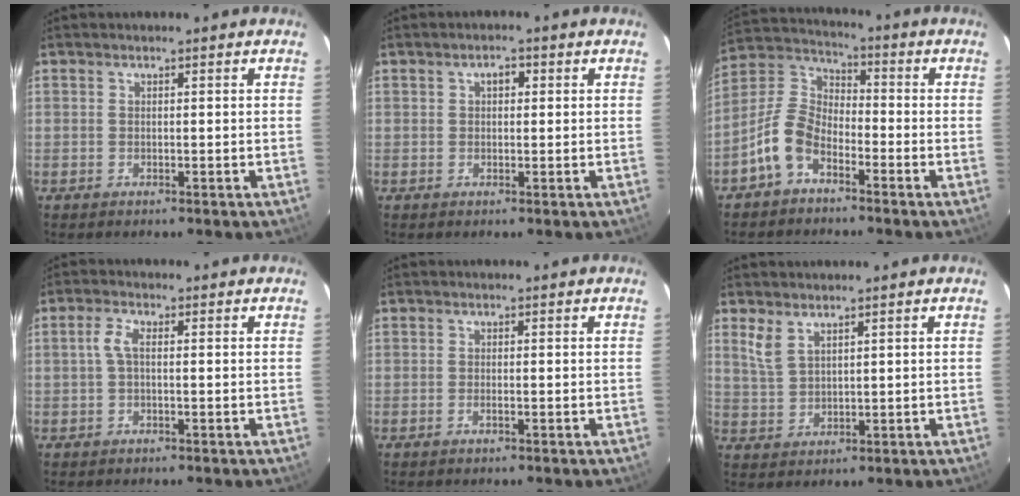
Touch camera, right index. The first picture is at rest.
{"total": 1.9, "force": [0.5, 1.4, 1.3], "torque": [-0.018, 0.009, 0.006]}
{"total": 8.8, "force": [-5.2, 5.0, 5.0], "torque": [-0.116, 0.019, -0.110]}
{"total": 2.5, "force": [0.0, 0.9, 2.3], "torque": [-0.051, 0.008, -0.001]}
{"total": 0.6, "force": [-0.4, 0.0, 0.5], "torque": [-0.009, 0.001, -0.008]}
{"total": 3.8, "force": [2.6, 1.5, 2.2], "torque": [-0.048, -0.001, 0.058]}